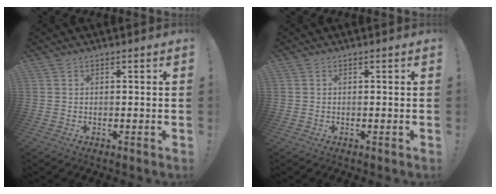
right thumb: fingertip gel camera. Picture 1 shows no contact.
{"total": 0.0}